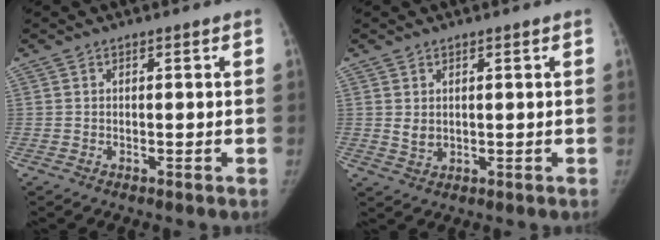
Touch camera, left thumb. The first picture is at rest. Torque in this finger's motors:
{"motor_torque": [0.33, 0.37, 0.51, -0.39, 0.13]}